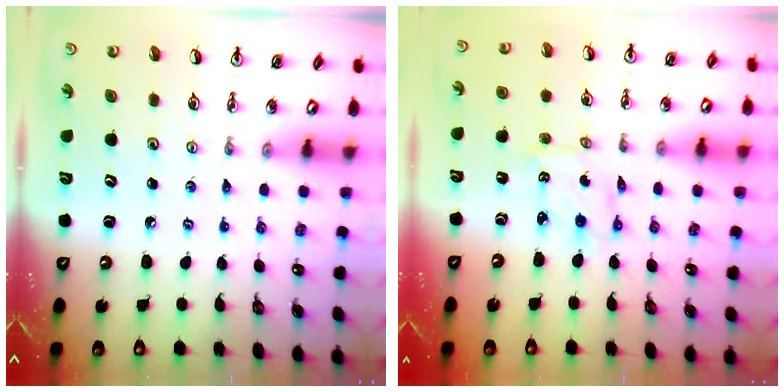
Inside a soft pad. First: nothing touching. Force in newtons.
{"total": 1.7, "press": 1.7, "slide": 0.0}